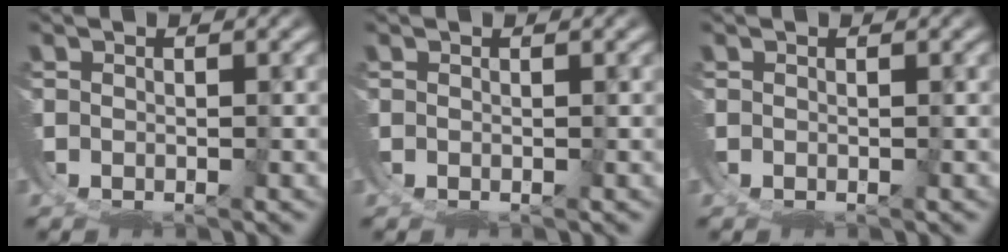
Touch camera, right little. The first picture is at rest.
{"total": 0.0}
{"total": 0.0}